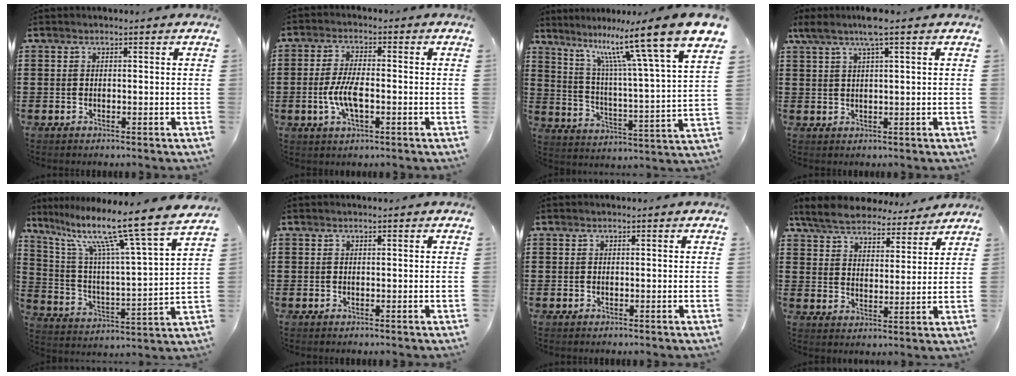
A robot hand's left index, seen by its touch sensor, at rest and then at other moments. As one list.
[{"total": 6.2, "force": [-1.4, 2.2, 5.6], "torque": [-0.123, -0.003, -0.031]}, {"total": 14.6, "force": [10.7, 0.5, 10.0], "torque": [-0.191, -0.078, 0.167]}, {"total": 4.4, "force": [2.5, -0.1, 3.6], "torque": [-0.076, 0.004, 0.042]}, {"total": 12.6, "force": [9.7, -0.2, 8.1], "torque": [-0.177, -0.069, 0.147]}, {"total": 0.0}, {"total": 0.0}, {"total": 6.1, "force": [5.8, 1.3, 1.3], "torque": [-0.056, -0.029, 0.103]}]